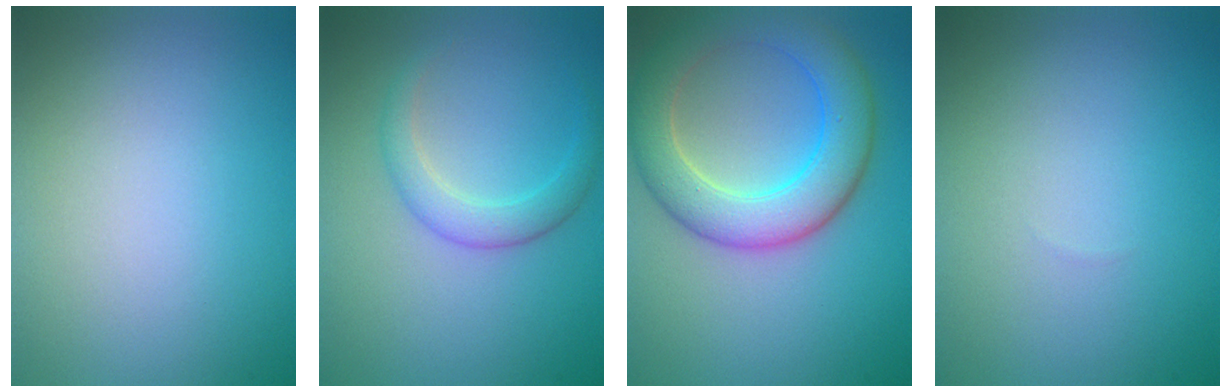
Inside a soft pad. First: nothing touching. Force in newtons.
{"total": 2.5, "press": 2.5, "slide": 0.1}
{"total": 7.0, "press": 7.0, "slide": 0.5}
{"total": 0.0}